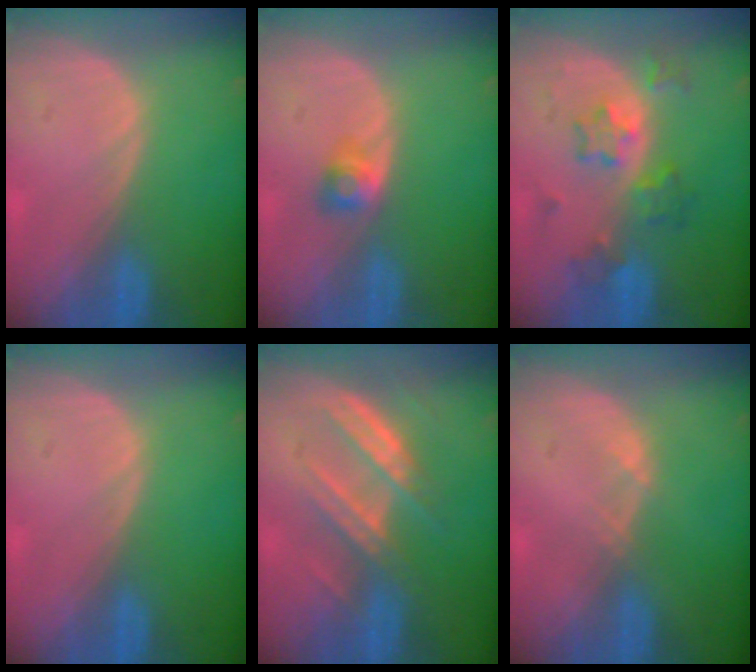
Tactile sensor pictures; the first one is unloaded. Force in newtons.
{"total": 2.7, "press": 2.4, "slide": 1.1}
{"total": 5.8, "press": 5.8, "slide": 0.8}
{"total": 0.0}
{"total": 6.6, "press": 6.5, "slide": 0.9}
{"total": 0.8, "press": 0.8, "slide": 0.1}